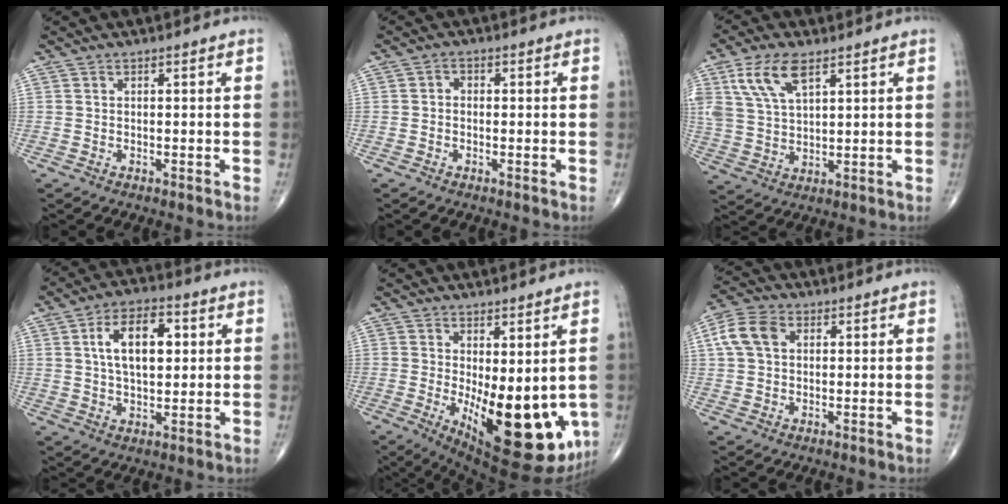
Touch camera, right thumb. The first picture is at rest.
{"total": 1.5, "force": [-0.1, 1.2, 0.9], "torque": [-0.005, 0.008, -0.006]}
{"total": 9.7, "force": [5.0, 4.5, 7.0], "torque": [-0.143, -0.010, 0.102]}
{"total": 11.3, "force": [2.5, 6.1, 9.2], "torque": [-0.138, 0.005, 0.040]}
{"total": 17.8, "force": [-2.6, 7.4, 16.0], "torque": [-0.212, -0.036, -0.010]}
{"total": 7.0, "force": [1.8, 4.9, 4.7], "torque": [-0.097, 0.015, 0.031]}